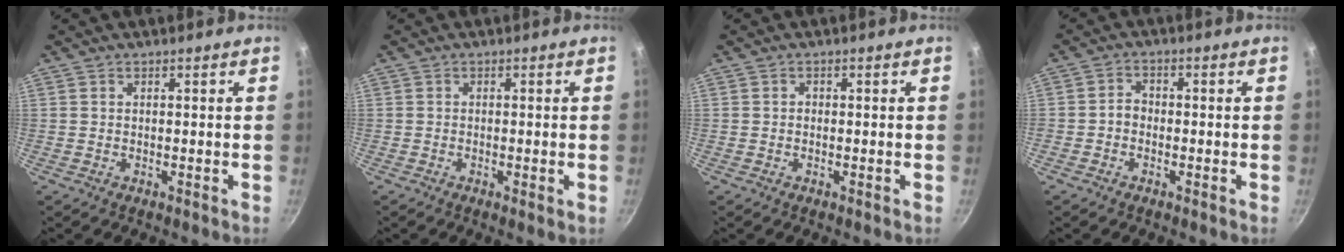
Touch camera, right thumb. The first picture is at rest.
{"total": 1.3, "force": [-0.4, 0.2, 1.2], "torque": [-0.026, 0.000, -0.008]}
{"total": 0.6, "force": [-0.2, 0.5, 0.2], "torque": [-0.002, 0.003, -0.007]}
{"total": 2.7, "force": [-1.2, 1.9, 1.4], "torque": [-0.019, 0.021, -0.028]}